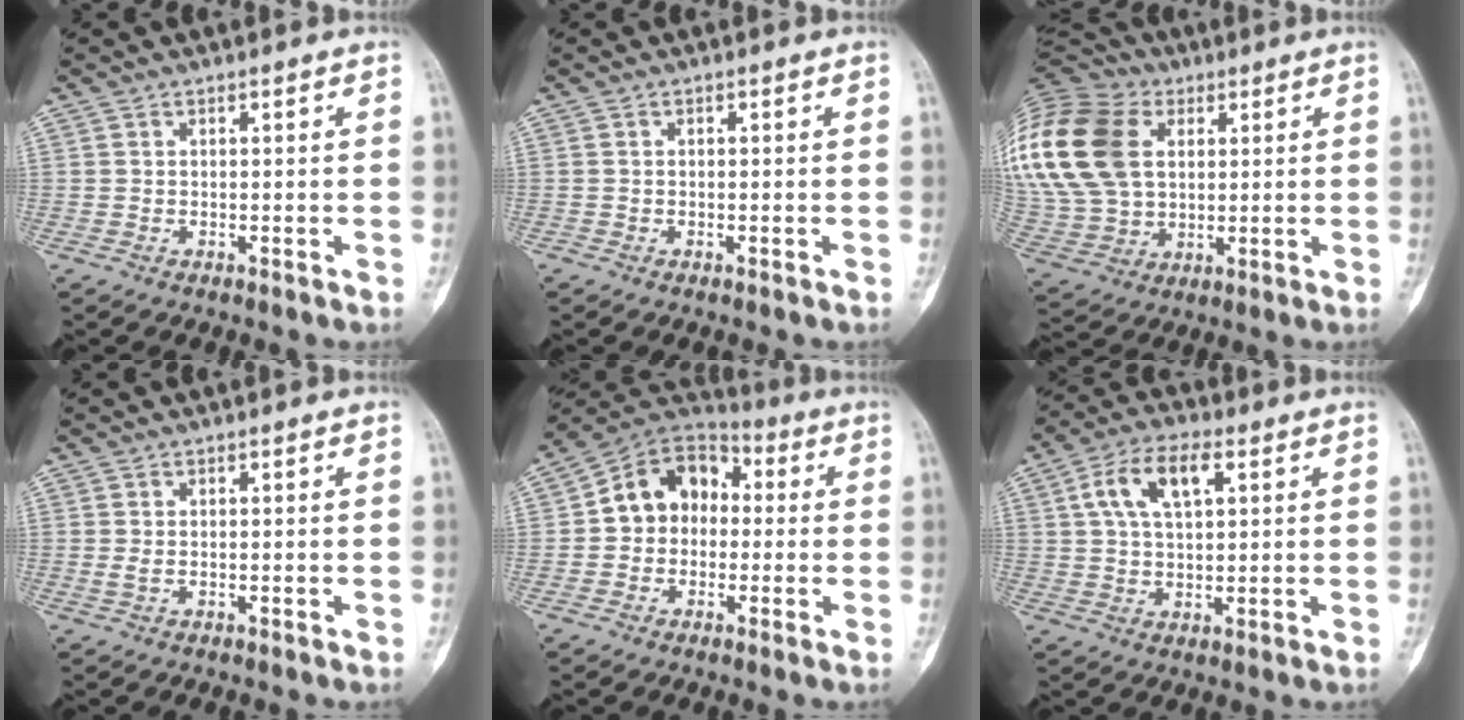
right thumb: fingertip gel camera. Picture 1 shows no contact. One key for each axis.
{"total": 0.0}
{"total": 27.8, "fx": 7.2, "fy": 19.7, "fz": 18.3, "tx": -0.420, "ty": 0.037, "tz": 0.145}
{"total": 0.8, "fx": -0.1, "fy": 0.3, "fz": 0.7, "tx": -0.018, "ty": 0.002, "tz": -0.001}
{"total": 12.2, "fx": 0.3, "fy": 9.8, "fz": 7.1, "tx": -0.082, "ty": 0.042, "tz": -0.012}
{"total": 9.8, "fx": 3.3, "fy": 4.9, "fz": 7.8, "tx": -0.141, "ty": 0.012, "tz": 0.059}